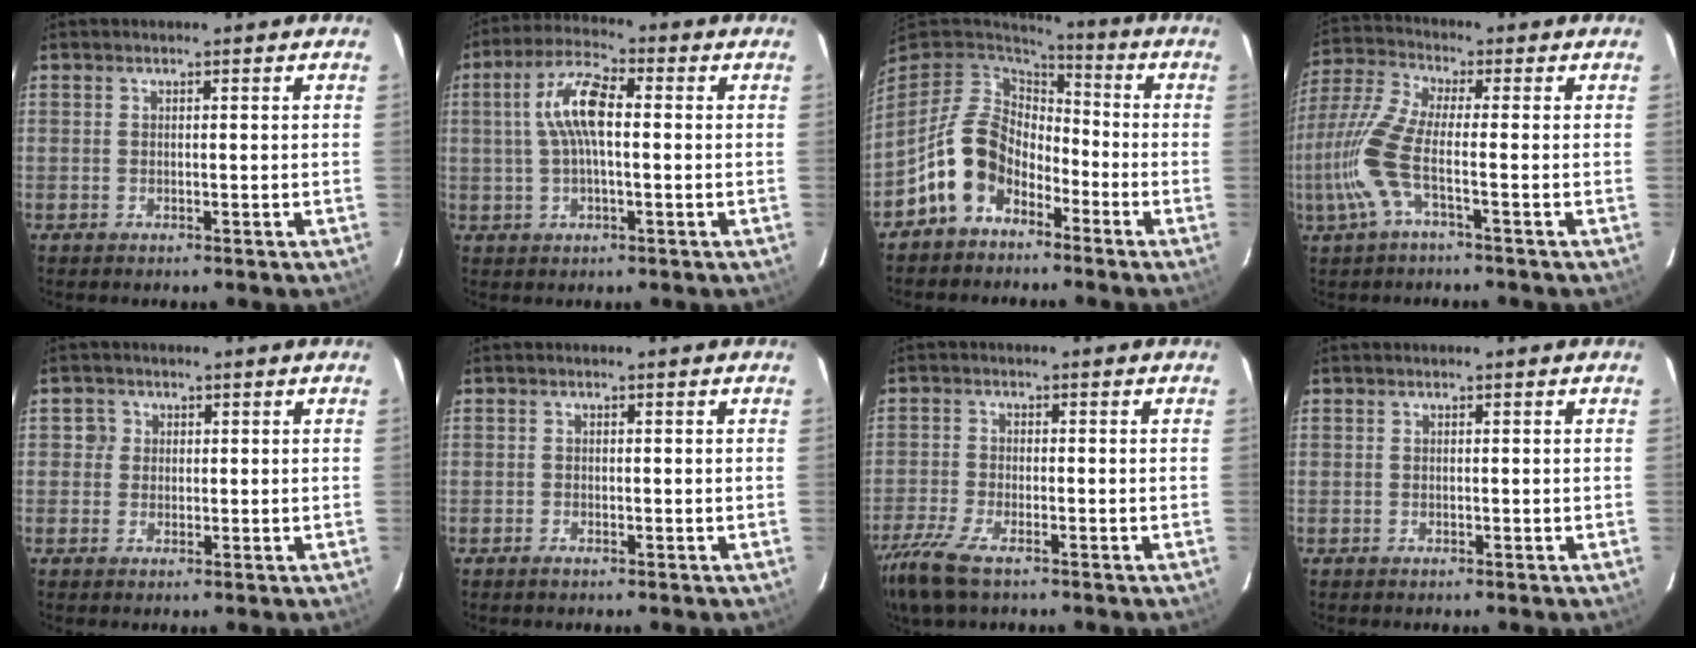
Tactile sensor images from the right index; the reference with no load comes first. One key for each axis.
{"total": 8.9, "fx": 0.8, "fy": 3.0, "fz": 8.3, "tx": -0.168, "ty": 0.019, "tz": 0.014}
{"total": 11.8, "fx": -6.3, "fy": 8.4, "fz": 5.3, "tx": -0.118, "ty": 0.025, "tz": -0.115}
{"total": 9.6, "fx": -2.9, "fy": 1.9, "fz": 9.0, "tx": -0.220, "ty": -0.001, "tz": -0.062}
{"total": 2.2, "fx": 0.2, "fy": 2.2, "fz": 0.1, "tx": 0.005, "ty": 0.012, "tz": 0.000}
{"total": 0.7, "fx": -0.6, "fy": 0.3, "fz": 0.3, "tx": -0.005, "ty": -0.001, "tz": -0.013}
{"total": 10.8, "fx": -7.5, "fy": 3.3, "fz": 7.0, "tx": -0.174, "ty": -0.043, "tz": -0.147}
{"total": 0.0}